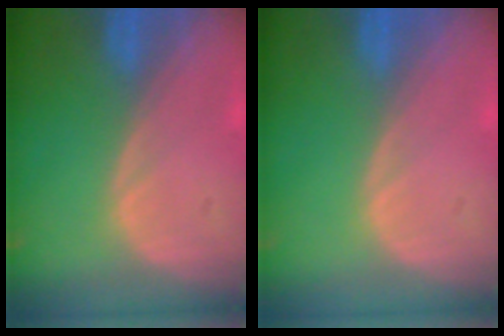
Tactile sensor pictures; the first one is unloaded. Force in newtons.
{"total": 0.0}